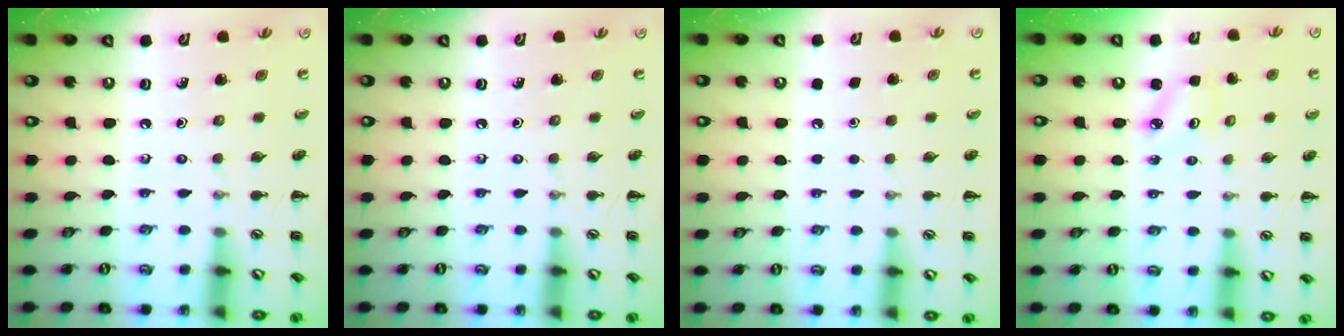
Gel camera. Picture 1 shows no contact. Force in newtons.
{"total": 0.0}
{"total": 1.7, "press": 1.7, "slide": 0.1}
{"total": 2.3, "press": 2.2, "slide": 0.6}